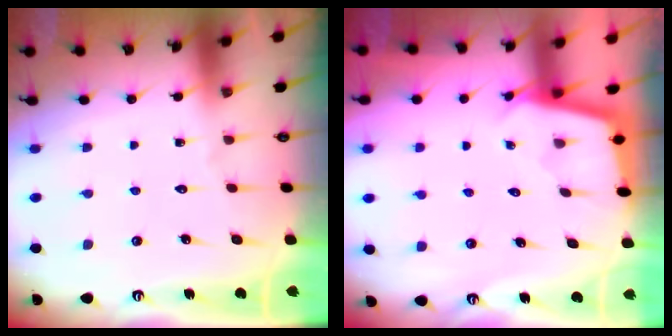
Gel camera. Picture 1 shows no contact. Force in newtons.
{"total": 2.4, "press": 2.4, "slide": 0.2}